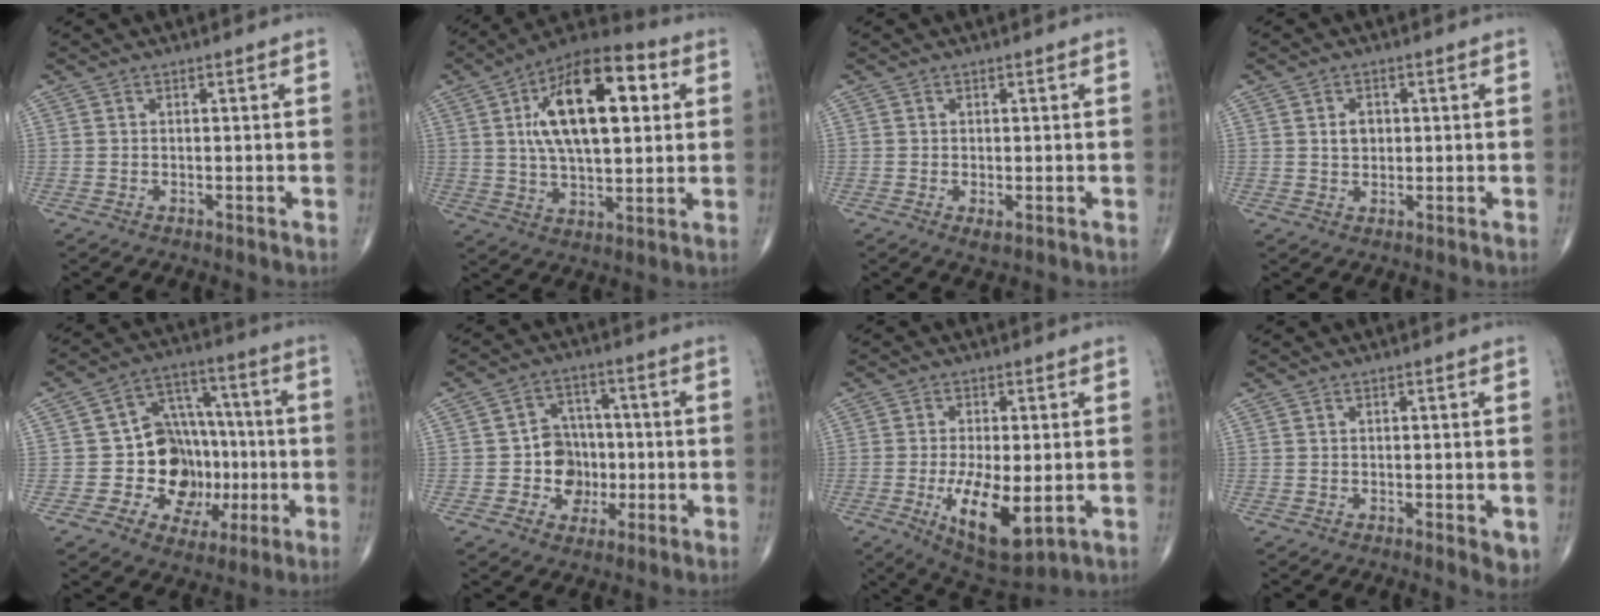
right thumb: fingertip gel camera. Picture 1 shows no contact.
{"total": 21.2, "force": [5.2, 9.8, 18.0], "torque": [-0.275, 0.011, 0.078]}
{"total": 1.7, "force": [-0.5, 0.8, 1.4], "torque": [-0.026, -0.004, -0.007]}
{"total": 2.9, "force": [0.5, 2.3, 1.8], "torque": [-0.020, 0.001, 0.008]}
{"total": 15.8, "force": [-2.3, 12.6, 9.2], "torque": [-0.076, 0.037, -0.029]}
{"total": 8.4, "force": [-1.3, 7.4, 3.6], "torque": [-0.007, 0.020, -0.026]}
{"total": 12.0, "force": [-2.8, 4.8, 10.6], "torque": [-0.181, -0.019, -0.033]}
{"total": 2.8, "force": [-0.6, 1.0, 2.5], "torque": [-0.025, -0.007, -0.007]}